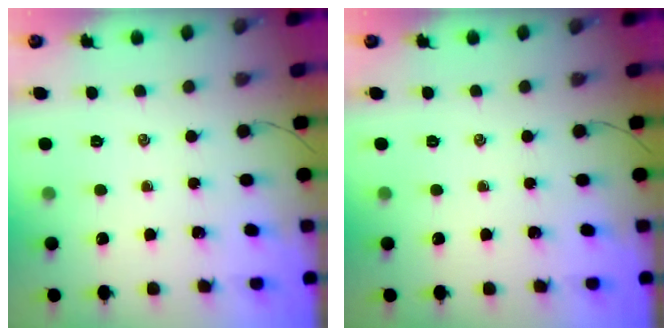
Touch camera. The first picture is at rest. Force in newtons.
{"total": 0.0}